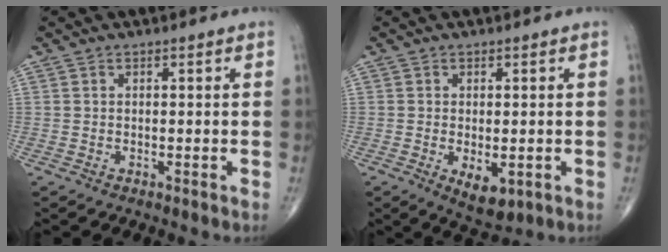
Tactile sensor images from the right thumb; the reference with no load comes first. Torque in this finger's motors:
{"motor_torque": [-0.43, 0.48, 0.18, 0.44, 0.02]}